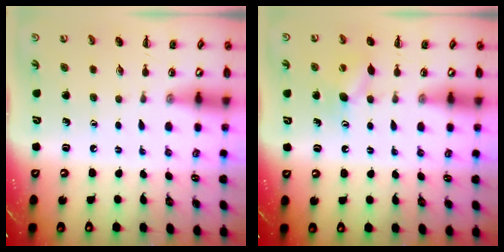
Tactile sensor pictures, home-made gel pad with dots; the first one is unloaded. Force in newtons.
{"total": 7.4, "press": 7.3, "slide": 1.4}